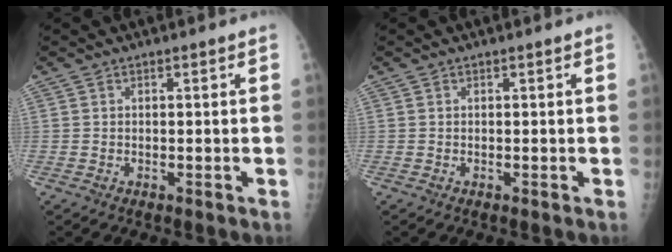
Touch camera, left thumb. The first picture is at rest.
{"total": 0.0}